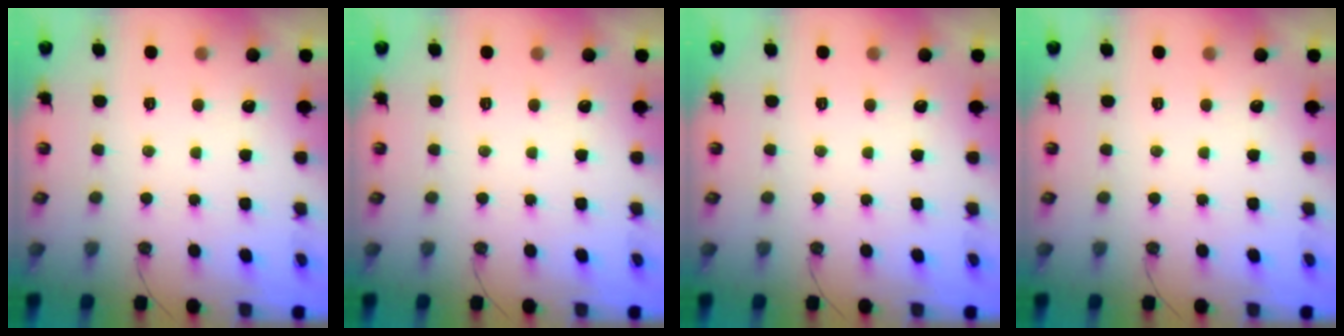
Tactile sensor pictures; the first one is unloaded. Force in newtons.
{"total": 0.0}
{"total": 0.0}
{"total": 0.0}